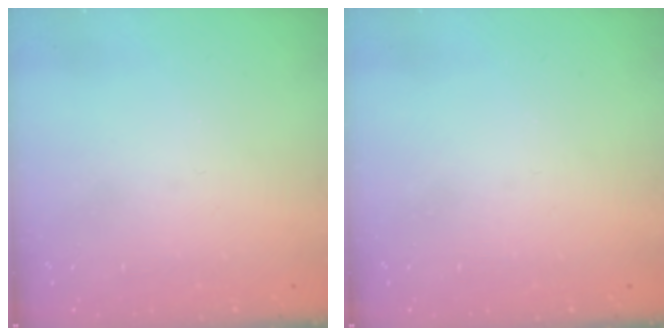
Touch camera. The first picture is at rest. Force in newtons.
{"total": 0.0}